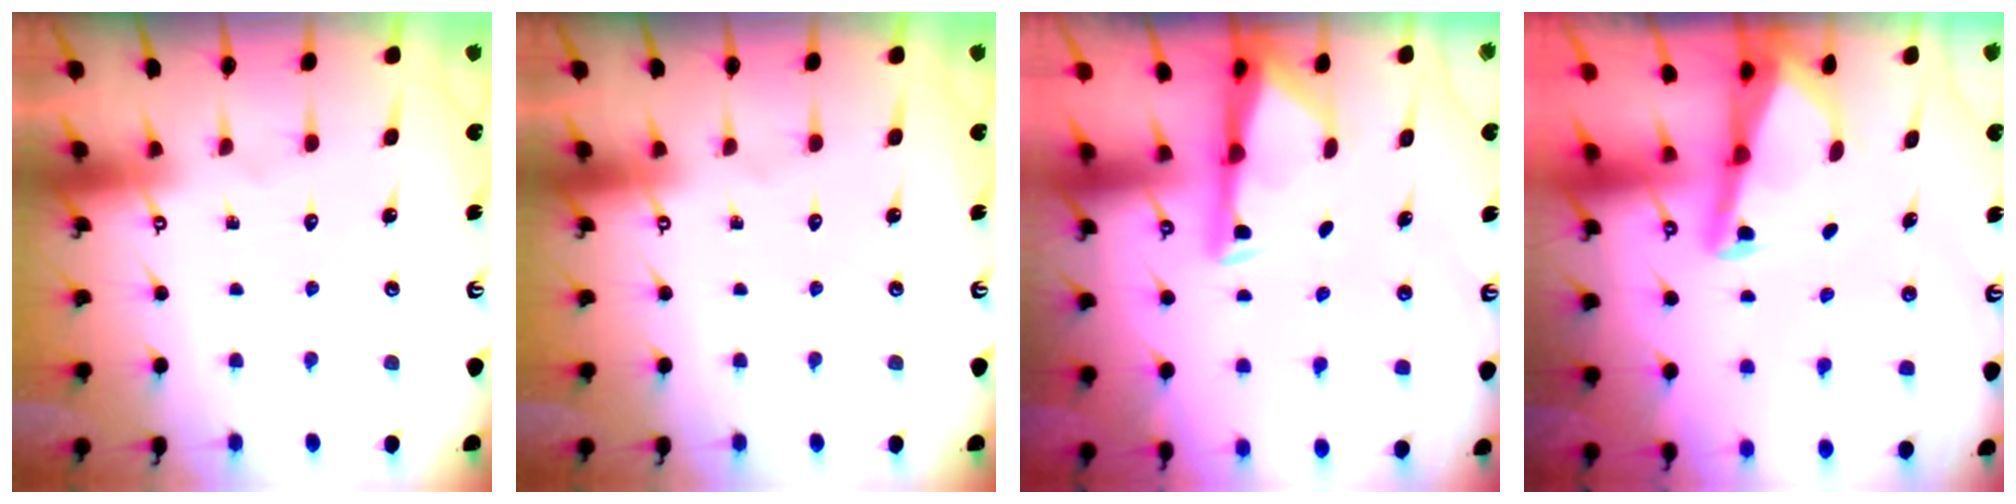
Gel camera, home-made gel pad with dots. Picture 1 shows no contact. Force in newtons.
{"total": 0.0}
{"total": 3.2, "press": 3.2, "slide": 0.5}
{"total": 2.5, "press": 2.5, "slide": 0.6}